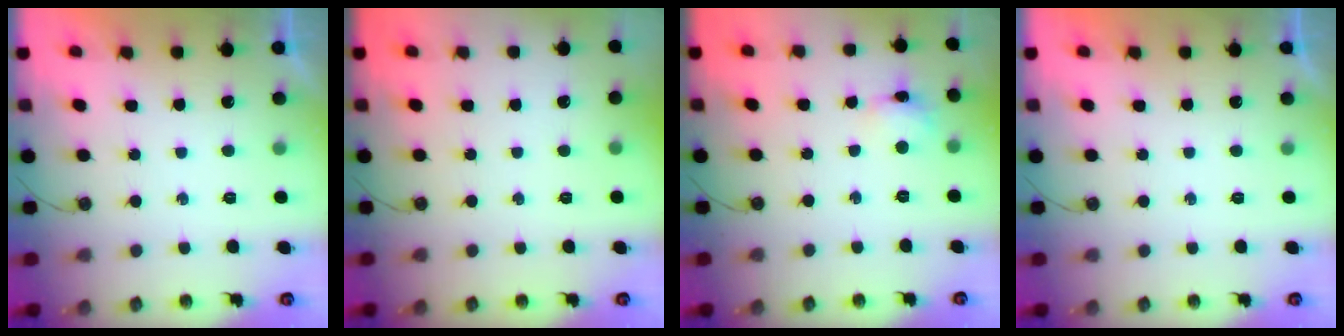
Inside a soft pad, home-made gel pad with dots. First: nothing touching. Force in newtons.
{"total": 0.0}
{"total": 5.4, "press": 5.4, "slide": 0.4}
{"total": 0.0}